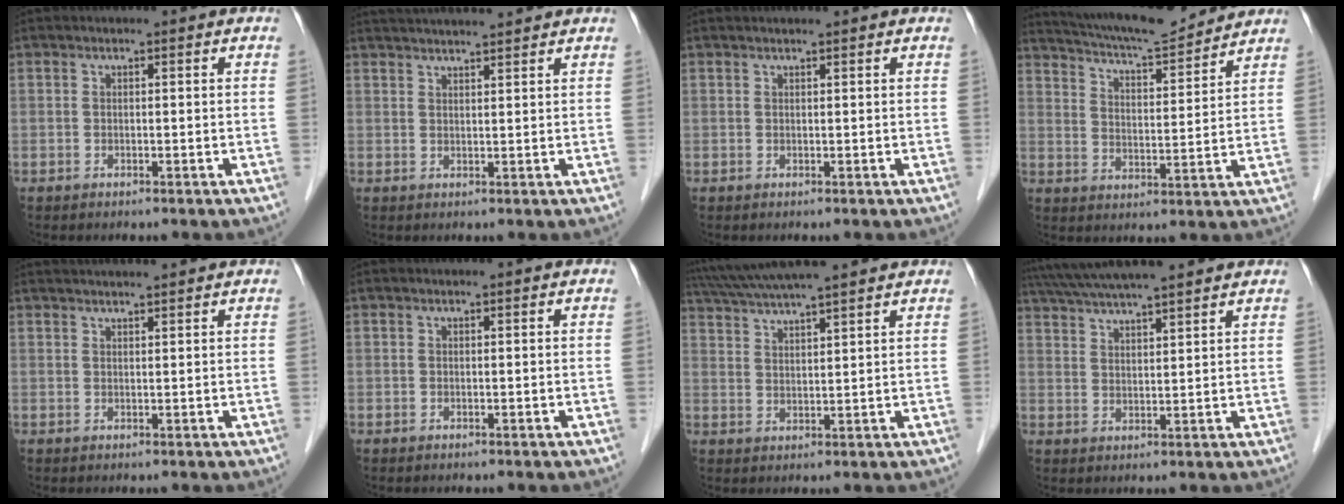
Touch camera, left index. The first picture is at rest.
{"total": 9.6, "force": [8.9, 0.2, 3.5], "torque": [-0.060, 0.031, 0.129]}
{"total": 2.2, "force": [1.9, -0.1, 0.9], "torque": [-0.008, 0.019, 0.030]}
{"total": 13.9, "force": [13.0, 1.4, 4.7], "torque": [-0.087, 0.008, 0.201]}
{"total": 6.7, "force": [6.2, 0.0, 2.5], "torque": [-0.033, 0.034, 0.085]}
{"total": 0.0}
{"total": 14.5, "force": [12.8, 0.5, 6.9], "torque": [-0.128, 0.040, 0.199]}
{"total": 14.4, "force": [12.7, 1.1, 6.7], "torque": [-0.122, 0.039, 0.199]}